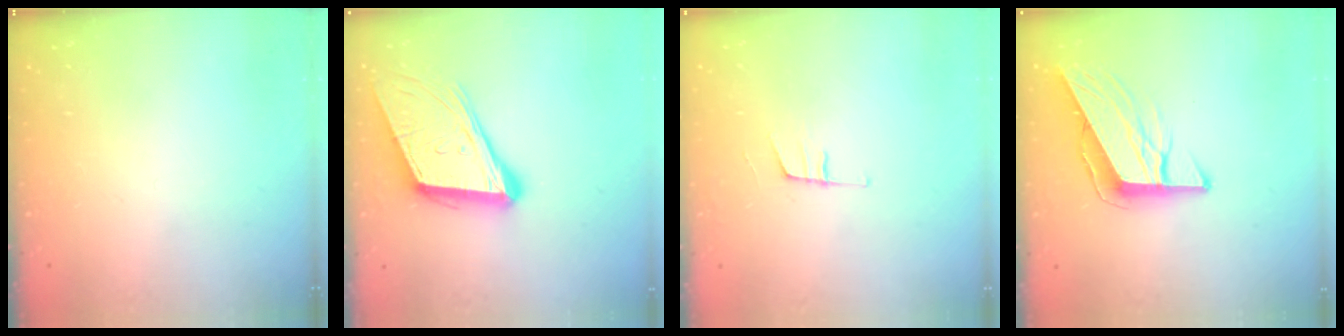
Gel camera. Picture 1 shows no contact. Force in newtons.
{"total": 14.7, "press": 14.2, "slide": 3.9}
{"total": 7.7, "press": 7.2, "slide": 2.8}
{"total": 10.2, "press": 10.2, "slide": 0.6}